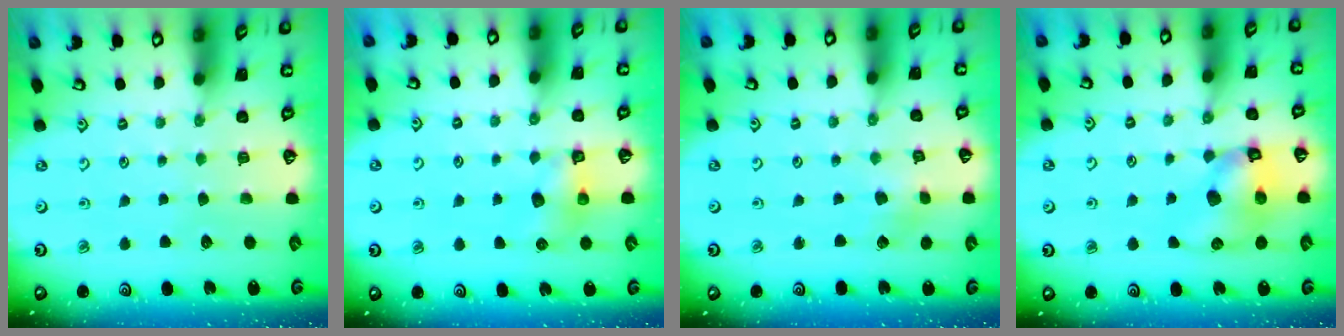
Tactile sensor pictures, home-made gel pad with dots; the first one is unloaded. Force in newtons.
{"total": 6.6, "press": 6.6, "slide": 0.3}
{"total": 2.8, "press": 2.8, "slide": 0.4}
{"total": 11.0, "press": 10.9, "slide": 1.7}